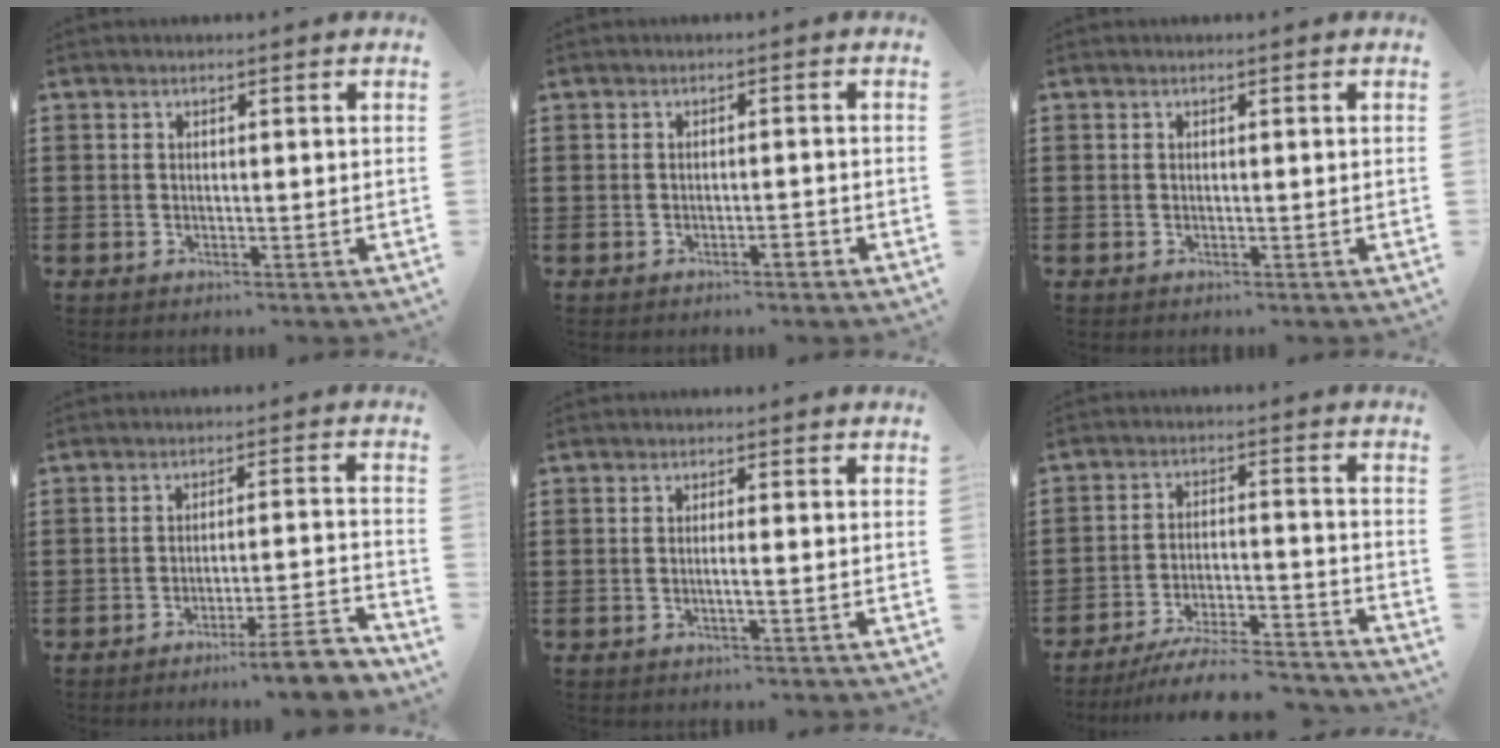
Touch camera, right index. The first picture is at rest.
{"total": 1.7, "force": [-1.2, 0.3, 1.2], "torque": [-0.023, 0.000, -0.021]}
{"total": 0.0}
{"total": 7.1, "force": [-5.6, 0.1, 4.3], "torque": [-0.064, -0.004, -0.103]}
{"total": 1.4, "force": [-0.5, -0.2, 1.3], "torque": [-0.022, -0.005, -0.010]}
{"total": 8.1, "force": [-7.4, 1.0, 3.1], "torque": [-0.050, 0.014, -0.142]}